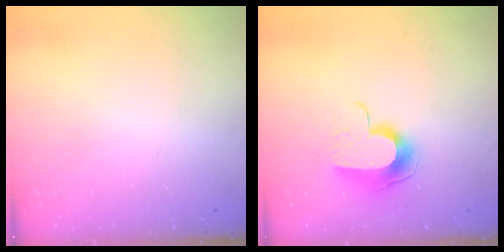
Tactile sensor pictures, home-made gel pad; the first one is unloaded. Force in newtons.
{"total": 9.8, "press": 9.8, "slide": 0.6}